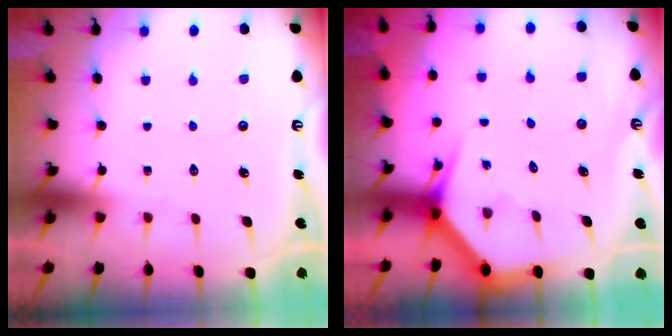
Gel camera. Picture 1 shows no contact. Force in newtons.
{"total": 3.4, "press": 3.4, "slide": 0.3}